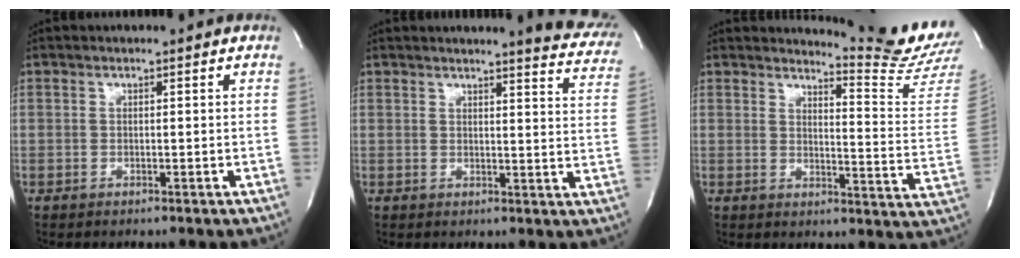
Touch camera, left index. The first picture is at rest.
{"total": 11.4, "force": [10.4, 0.8, 4.5], "torque": [-0.036, -0.068, 0.086]}
{"total": 11.9, "force": [11.6, -2.8, 0.5], "torque": [-0.013, -0.139, 0.131]}